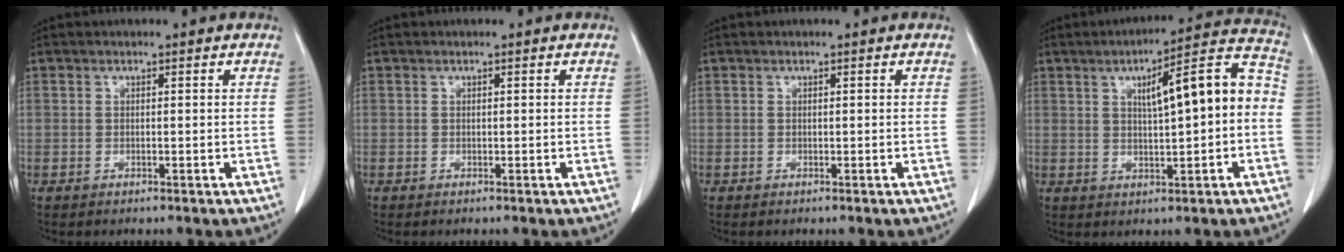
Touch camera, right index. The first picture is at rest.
{"total": 0.0}
{"total": 0.0}
{"total": 12.0, "force": [0.8, 2.1, 11.8], "torque": [-0.158, 0.041, 0.011]}